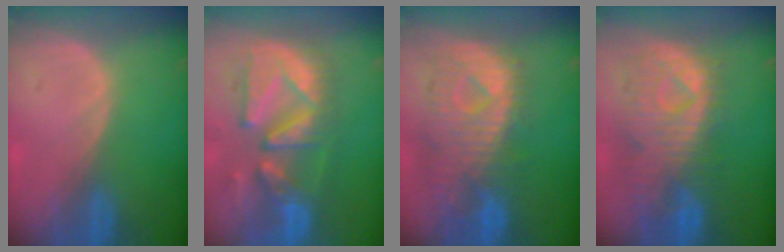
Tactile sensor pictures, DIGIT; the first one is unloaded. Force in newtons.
{"total": 11.8, "press": 11.0, "slide": 4.5}
{"total": 11.1, "press": 9.8, "slide": 5.2}
{"total": 10.9, "press": 9.6, "slide": 5.2}